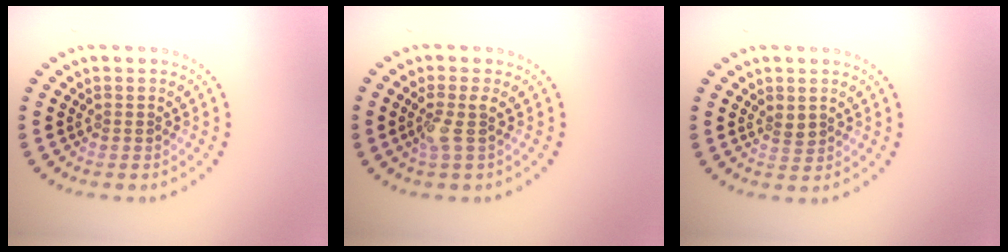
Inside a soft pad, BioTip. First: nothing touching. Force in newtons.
{"total": 1.9, "press": 1.4, "slide": 1.2}
{"total": 1.1, "press": 1.0, "slide": 0.4}